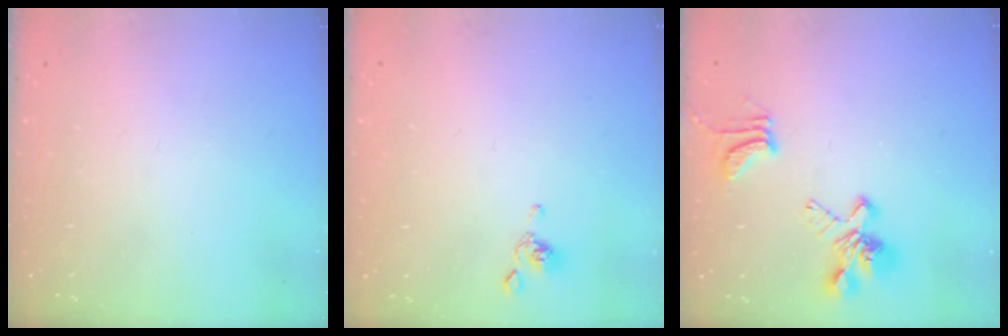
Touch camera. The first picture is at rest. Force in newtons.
{"total": 2.3, "press": 2.2, "slide": 0.5}
{"total": 5.8, "press": 5.6, "slide": 1.7}